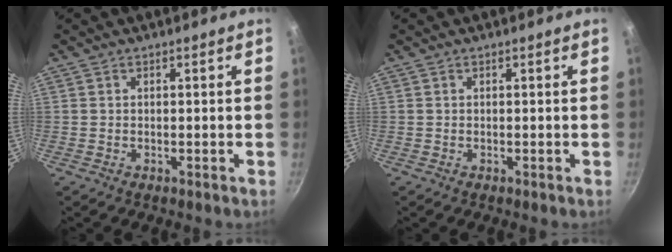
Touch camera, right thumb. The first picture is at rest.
{"total": 0.0}